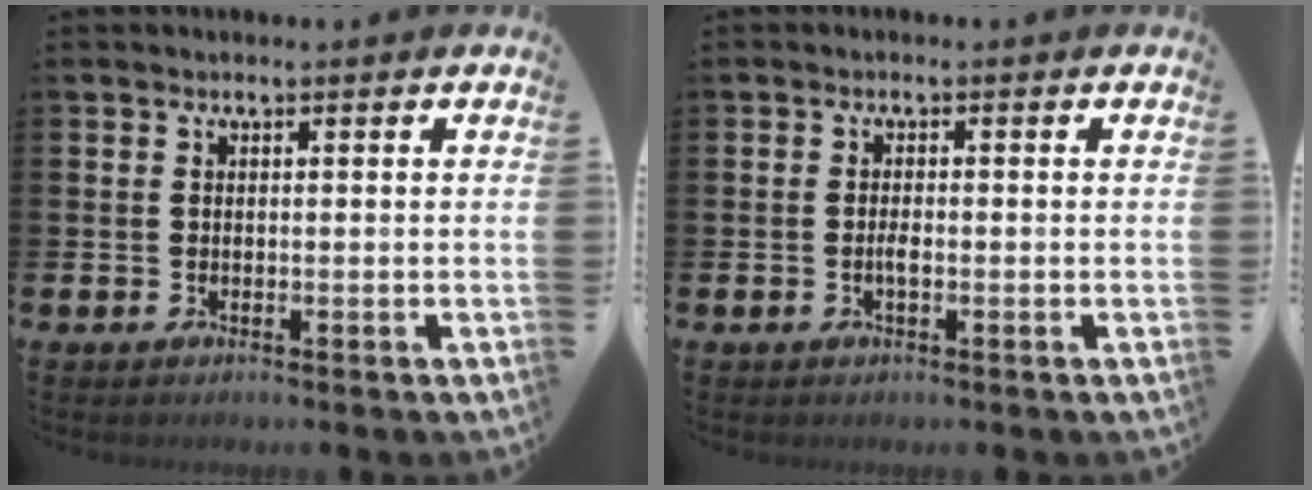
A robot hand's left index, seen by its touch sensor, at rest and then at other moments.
{"total": 1.2, "force": [-0.4, 0.4, 1.1], "torque": [-0.021, 0.001, -0.008]}